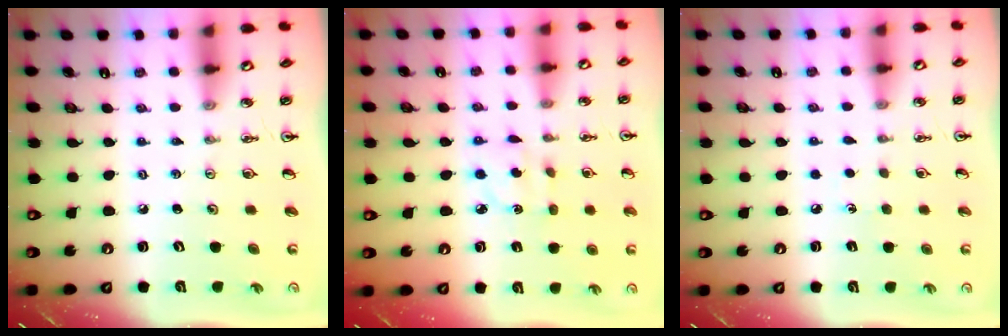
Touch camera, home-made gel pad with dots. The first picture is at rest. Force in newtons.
{"total": 2.6, "press": 2.6, "slide": 0.1}
{"total": 3.7, "press": 3.6, "slide": 0.5}